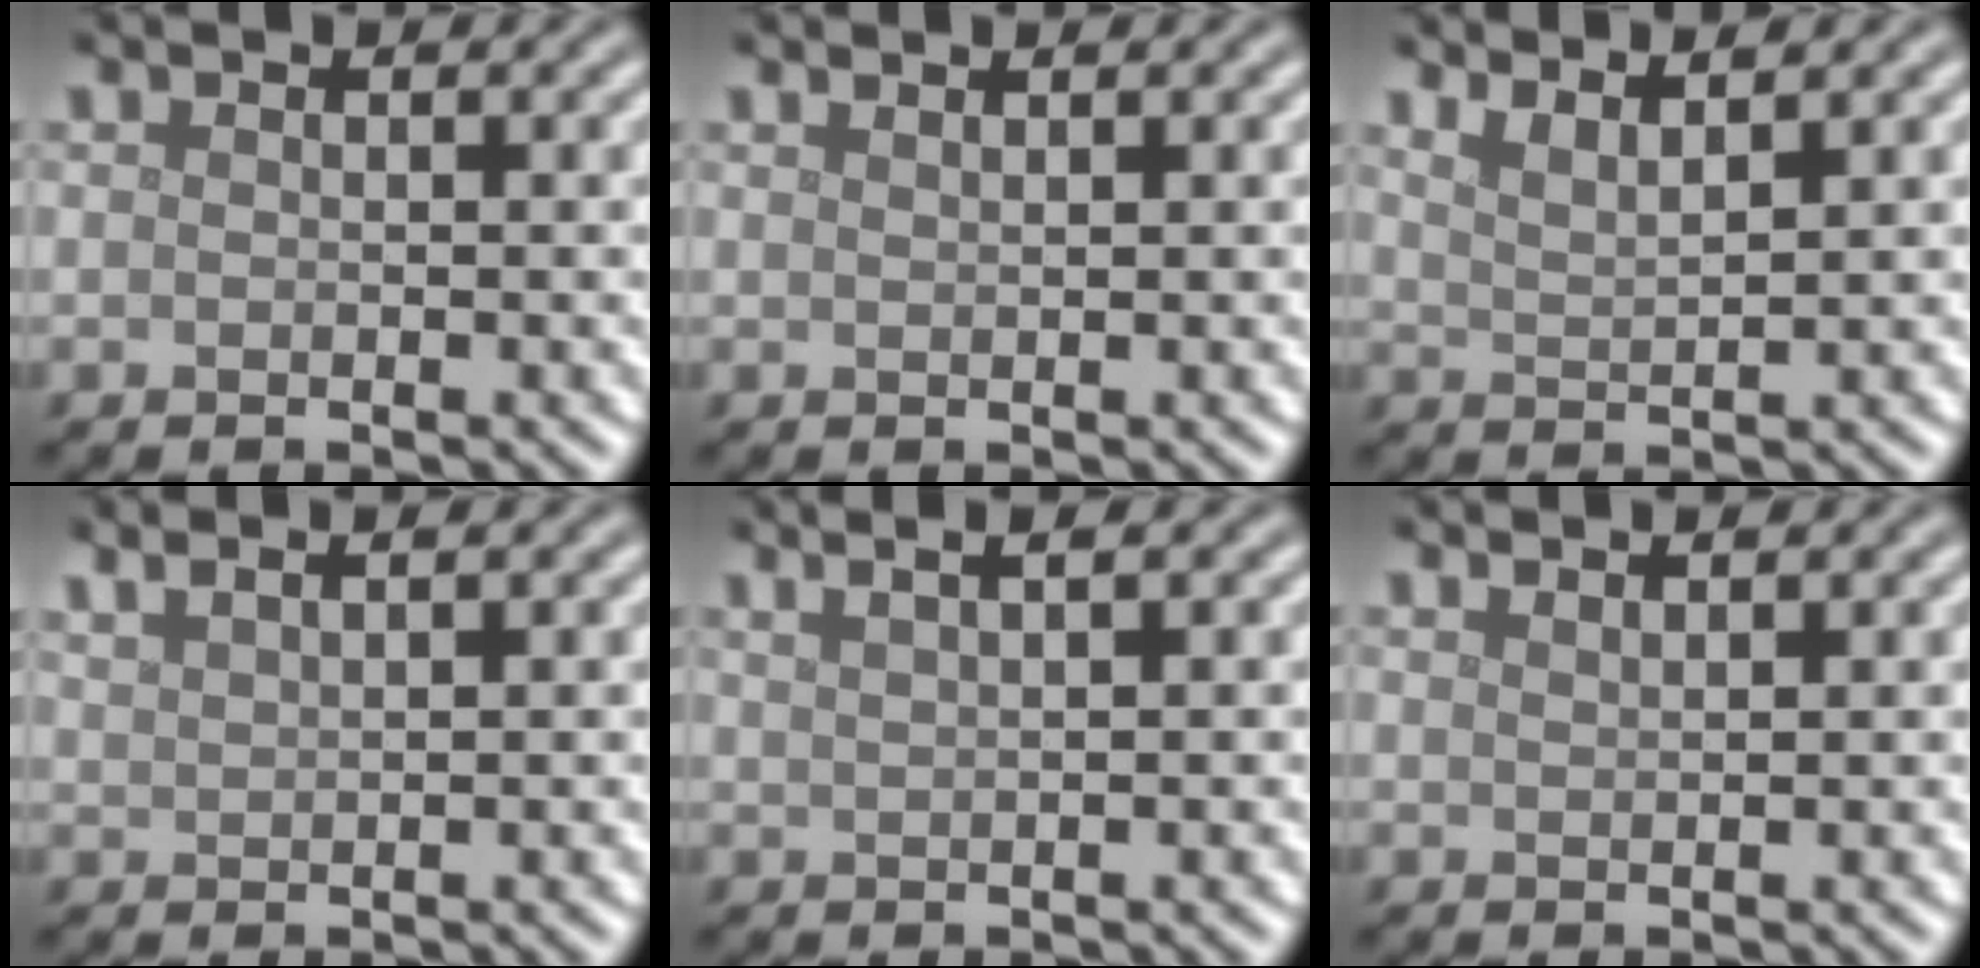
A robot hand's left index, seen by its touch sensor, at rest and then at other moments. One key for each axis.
{"total": 1.1, "fx": 0.9, "fy": 0.3, "fz": 0.5, "tx": -0.001, "ty": -0.001, "tz": 0.006}
{"total": 3.1, "fx": 2.6, "fy": 0.7, "fz": 1.5, "tx": -0.015, "ty": 0.012, "tz": 0.033}
{"total": 2.9, "fx": 2.2, "fy": 1.0, "fz": 1.7, "tx": -0.013, "ty": 0.013, "tz": 0.016}
{"total": 4.9, "fx": 3.0, "fy": 2.2, "fz": 3.3, "tx": -0.023, "ty": 0.037, "tz": 0.015}
{"total": 1.7, "fx": 1.4, "fy": 0.5, "fz": 0.8, "tx": 0.003, "ty": -0.001, "tz": 0.008}